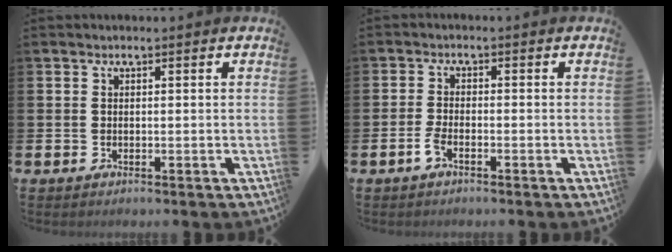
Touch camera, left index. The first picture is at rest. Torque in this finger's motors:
{"motor_torque": [0.06, 0.07, 0.00, 0.02]}